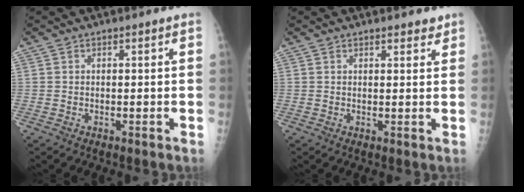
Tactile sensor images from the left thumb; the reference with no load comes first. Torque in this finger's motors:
{"motor_torque": [-0.18, 0.38, -0.23, -0.10, 0.03]}